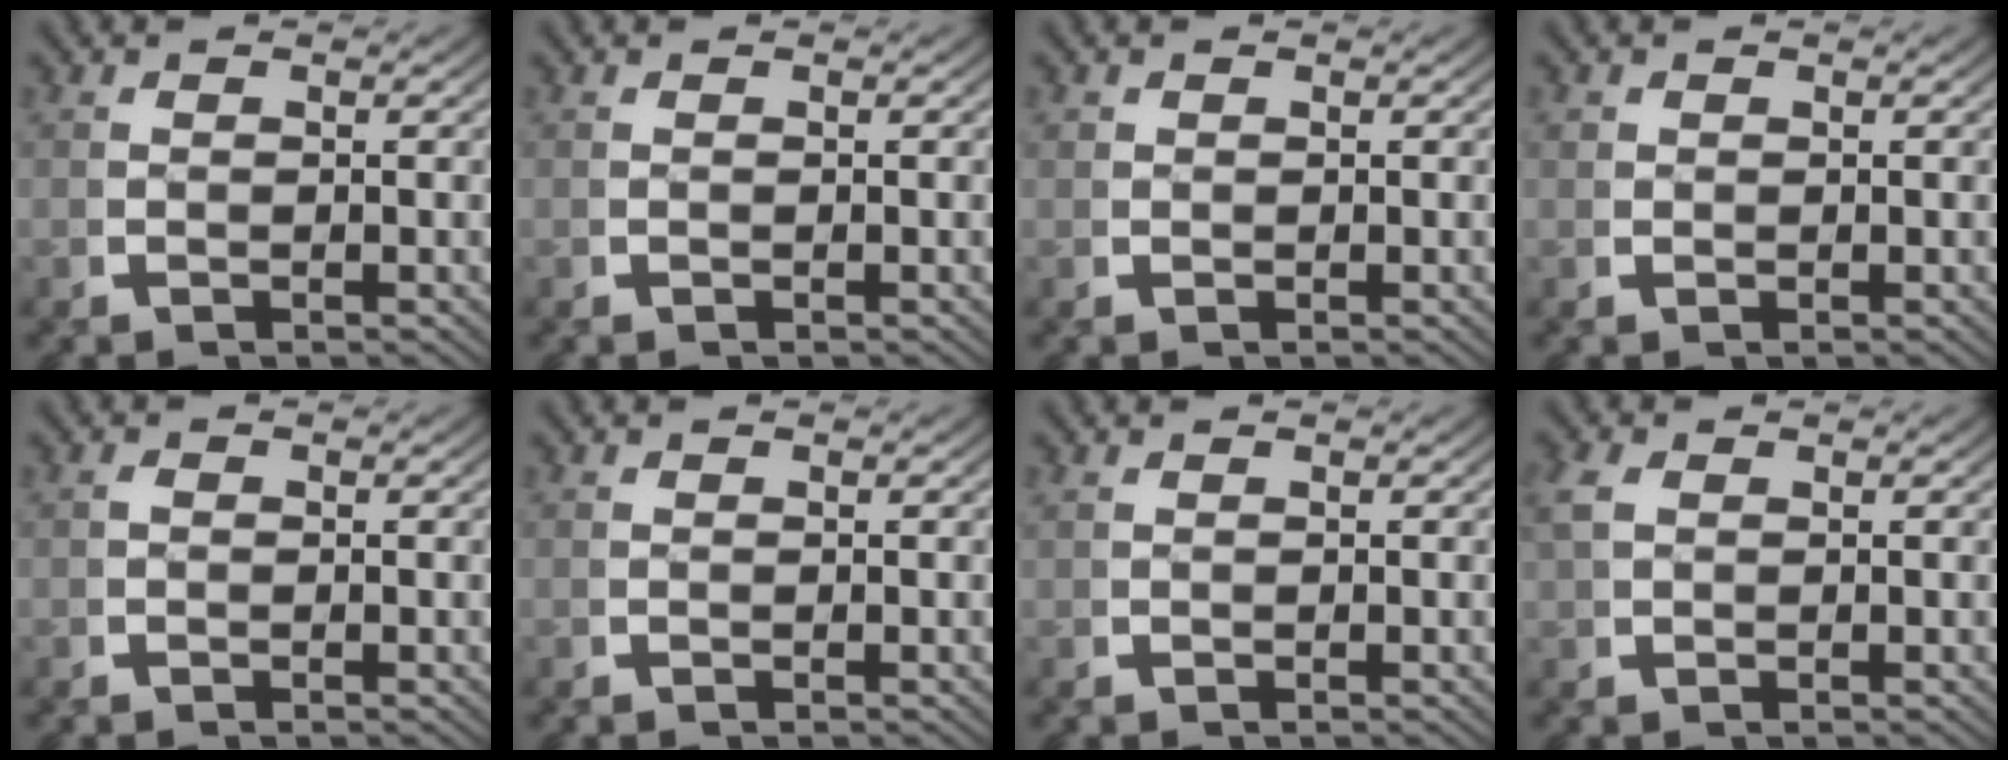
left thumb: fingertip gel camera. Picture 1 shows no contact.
{"total": 0.0}
{"total": 0.7, "force": [0.5, 0.5, 0.1], "torque": [-0.006, -0.007, 0.013]}
{"total": 0.9, "force": [0.5, 0.7, 0.2], "torque": [-0.008, -0.009, 0.013]}
{"total": 0.0}
{"total": 0.0}
{"total": 0.0}
{"total": 1.6, "force": [0.8, 1.1, 0.9], "torque": [-0.030, -0.003, 0.021]}